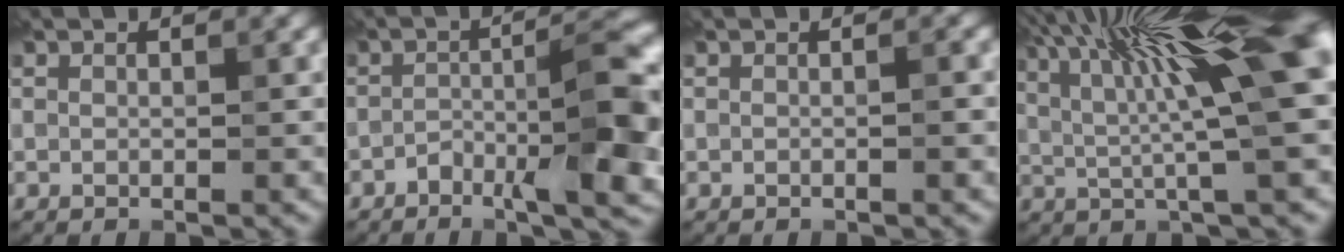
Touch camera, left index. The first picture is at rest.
{"total": 8.1, "force": [-3.3, 2.1, 7.2], "torque": [-0.111, 0.014, -0.058]}
{"total": 1.0, "force": [-0.2, 0.3, 1.0], "torque": [-0.010, -0.003, -0.006]}
{"total": 14.8, "force": [3.9, 2.9, 14.0], "torque": [-0.205, 0.021, 0.066]}